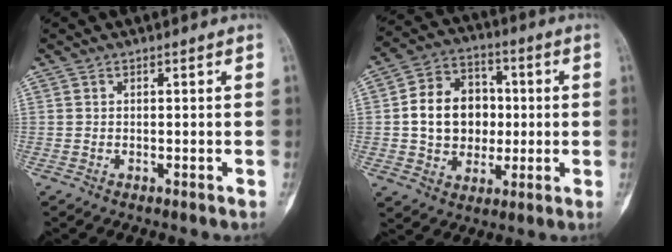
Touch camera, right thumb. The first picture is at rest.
{"total": 13.9, "force": [0.4, 11.2, 8.2], "torque": [-0.093, 0.019, 0.006]}